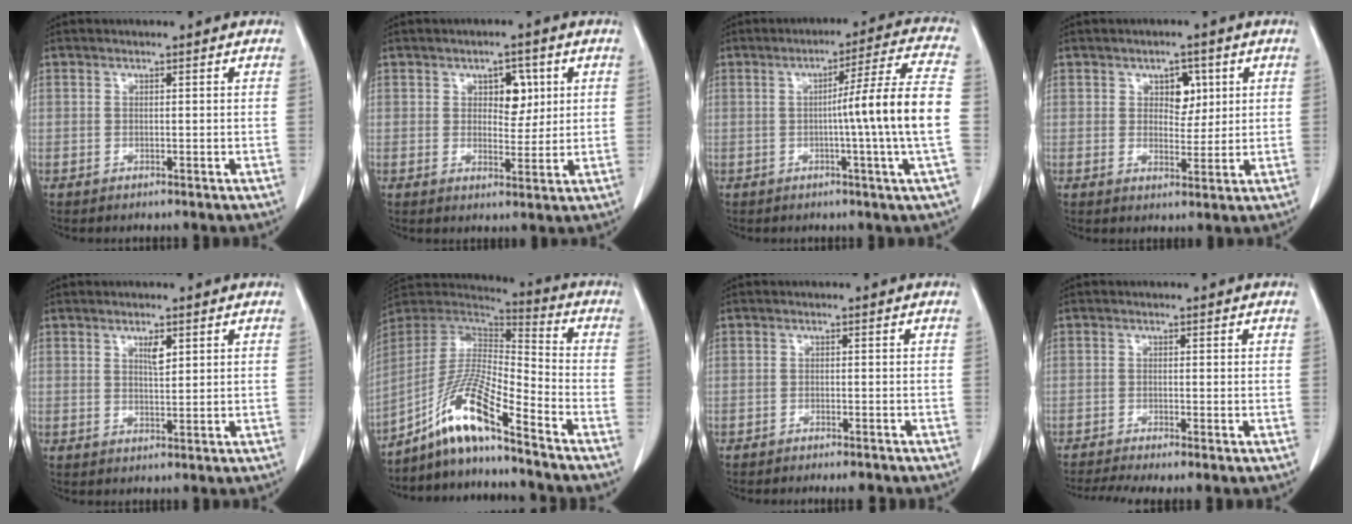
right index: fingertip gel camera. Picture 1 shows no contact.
{"total": 4.6, "force": [1.6, 2.6, 3.5], "torque": [-0.044, 0.006, 0.025]}
{"total": 12.8, "force": [-1.4, -2.6, 12.4], "torque": [-0.177, -0.002, -0.023]}
{"total": 4.2, "force": [1.6, 2.6, 2.9], "torque": [-0.036, 0.005, 0.025]}
{"total": 2.3, "force": [1.2, 0.7, 1.9], "torque": [-0.033, -0.003, 0.021]}
{"total": 12.9, "force": [-9.0, 0.5, 9.3], "torque": [-0.187, 0.004, -0.169]}
{"total": 3.1, "force": [-2.7, 0.7, 1.4], "torque": [-0.016, -0.005, -0.032]}
{"total": 4.5, "force": [-3.4, 0.2, 3.0], "torque": [-0.054, -0.006, -0.059]}